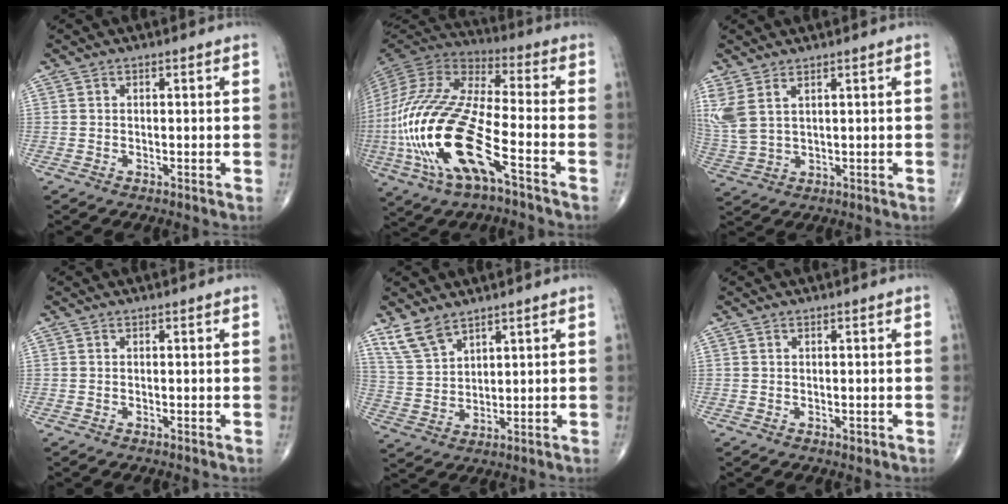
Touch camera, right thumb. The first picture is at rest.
{"total": 25.7, "force": [-8.7, 9.1, 22.4], "torque": [-0.548, 0.008, -0.162]}
{"total": 7.3, "force": [3.4, 3.5, 5.4], "torque": [-0.142, -0.004, 0.082]}
{"total": 0.0}
{"total": 6.6, "force": [5.1, 2.9, 3.1], "torque": [-0.055, -0.020, 0.112]}
{"total": 0.6, "force": [-0.2, 0.4, 0.4], "torque": [-0.004, -0.001, -0.002]}